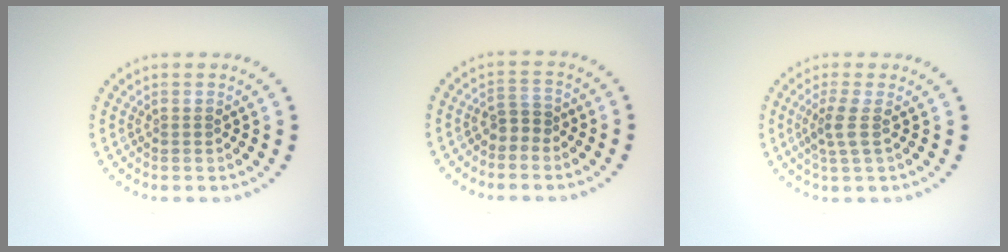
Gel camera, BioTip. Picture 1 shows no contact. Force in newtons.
{"total": 1.8, "press": 1.5, "slide": 0.9}
{"total": 2.1, "press": 1.6, "slide": 1.4}